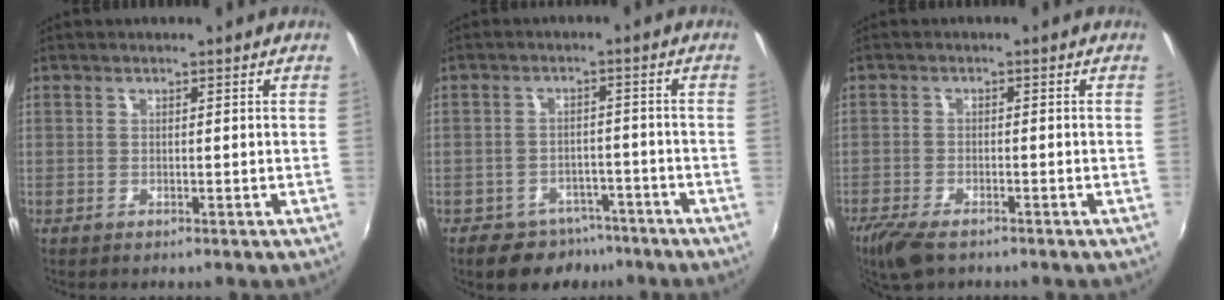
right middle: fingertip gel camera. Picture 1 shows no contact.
{"total": 8.0, "force": [-6.0, 4.9, 2.0], "torque": [-0.047, 0.017, -0.076]}
{"total": 6.7, "force": [-5.1, 2.3, 3.8], "torque": [-0.101, -0.022, -0.095]}